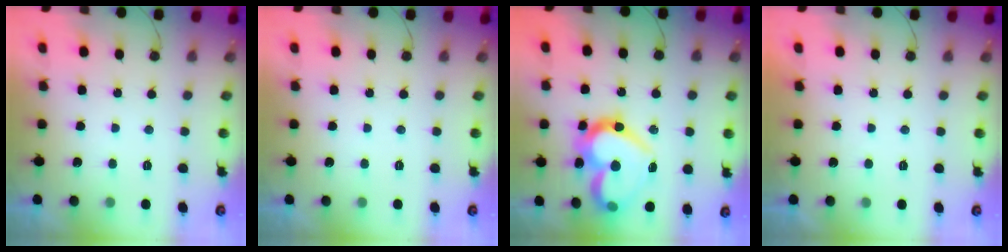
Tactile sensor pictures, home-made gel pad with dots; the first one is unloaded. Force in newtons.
{"total": 0.0}
{"total": 21.5, "press": 21.5, "slide": 1.8}
{"total": 1.7, "press": 1.7, "slide": 0.1}